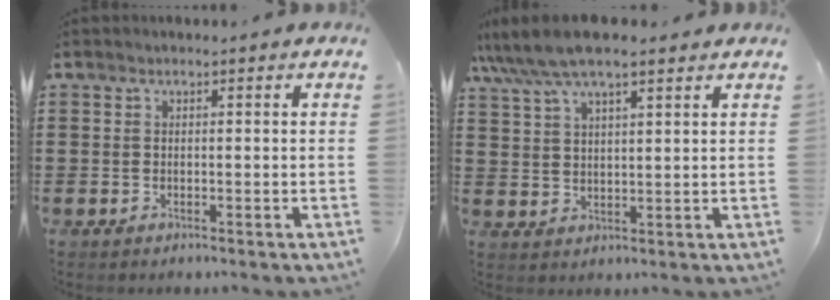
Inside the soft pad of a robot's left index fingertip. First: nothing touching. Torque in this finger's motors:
{"motor_torque": [2.14, 0.00, 1.05, 0.21]}